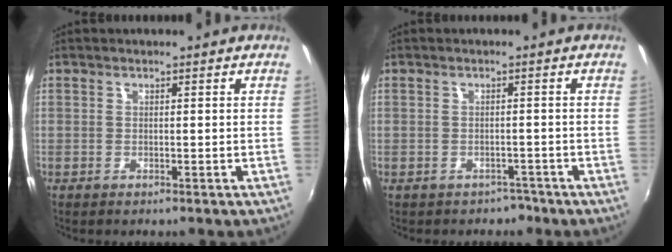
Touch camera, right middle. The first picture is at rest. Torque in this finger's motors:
{"motor_torque": [-0.07, 0.03, -0.01, 0.00]}